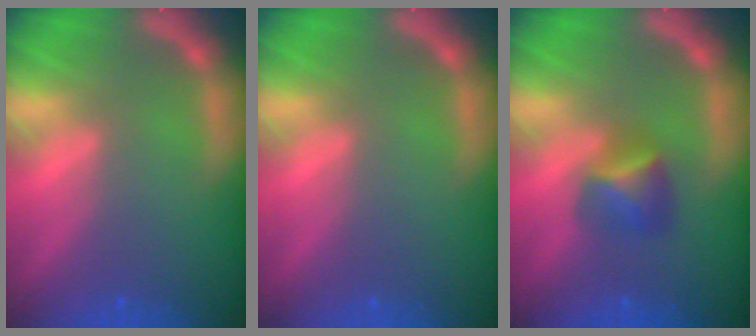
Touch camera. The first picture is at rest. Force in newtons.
{"total": 0.0}
{"total": 2.9}